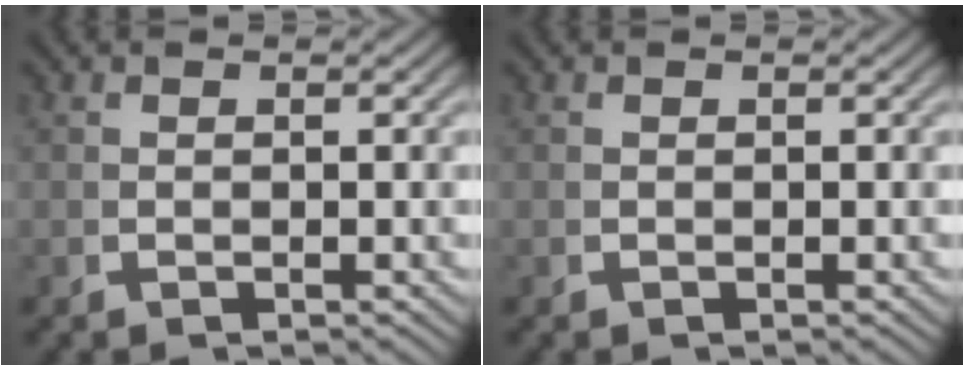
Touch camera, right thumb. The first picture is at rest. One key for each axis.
{"total": 0.0}